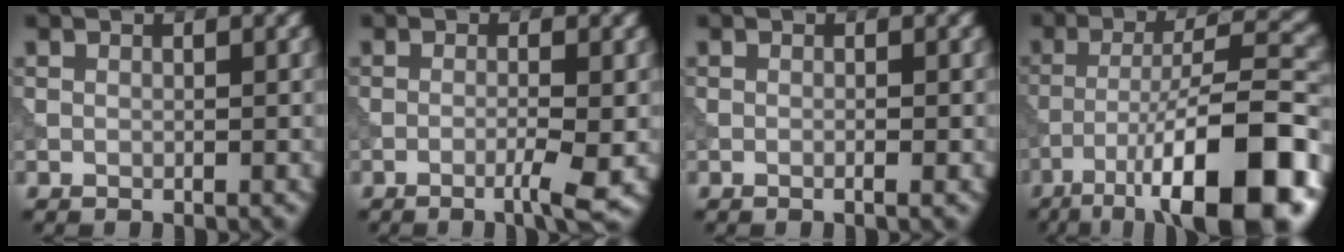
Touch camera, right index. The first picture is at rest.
{"total": 2.8, "force": [-1.1, 0.2, 2.5], "torque": [-0.040, 0.003, -0.026]}
{"total": 0.8, "force": [-0.2, 0.1, 0.8], "torque": [-0.011, -0.002, -0.009]}
{"total": 14.3, "force": [-7.9, 3.6, 11.4], "torque": [-0.182, 0.007, -0.127]}